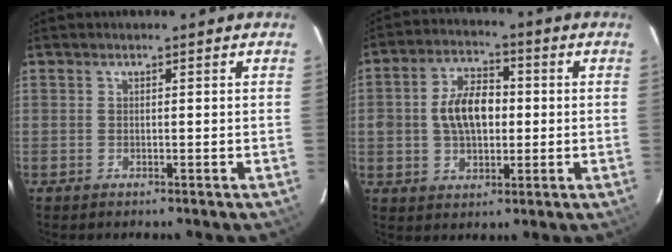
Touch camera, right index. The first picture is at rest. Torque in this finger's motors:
{"motor_torque": [0.38, 0.02, 0.30, 0.09]}